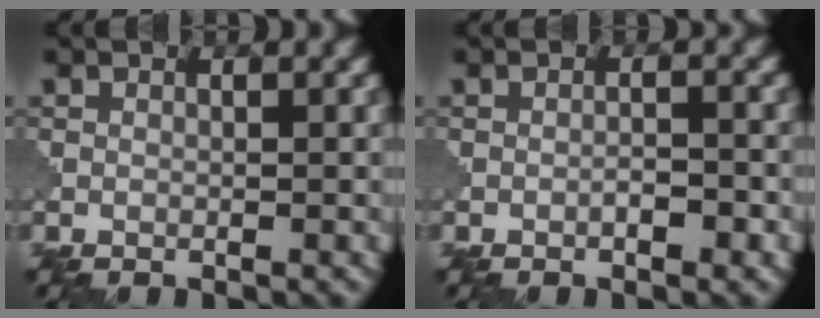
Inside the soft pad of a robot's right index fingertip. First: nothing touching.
{"total": 1.3, "force": [-0.6, 0.5, 1.0], "torque": [-0.018, 0.003, -0.010]}